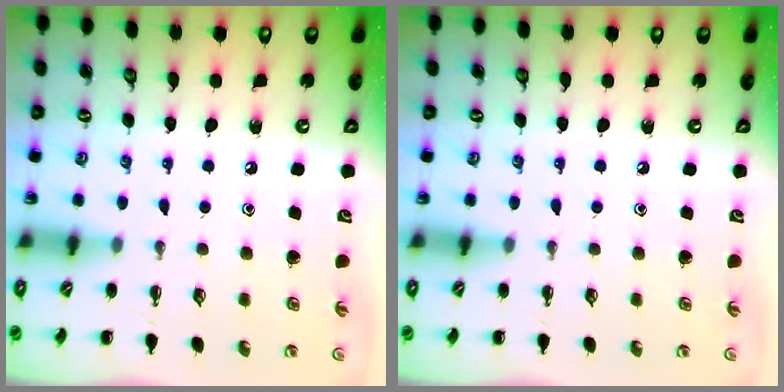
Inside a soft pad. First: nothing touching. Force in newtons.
{"total": 0.0}